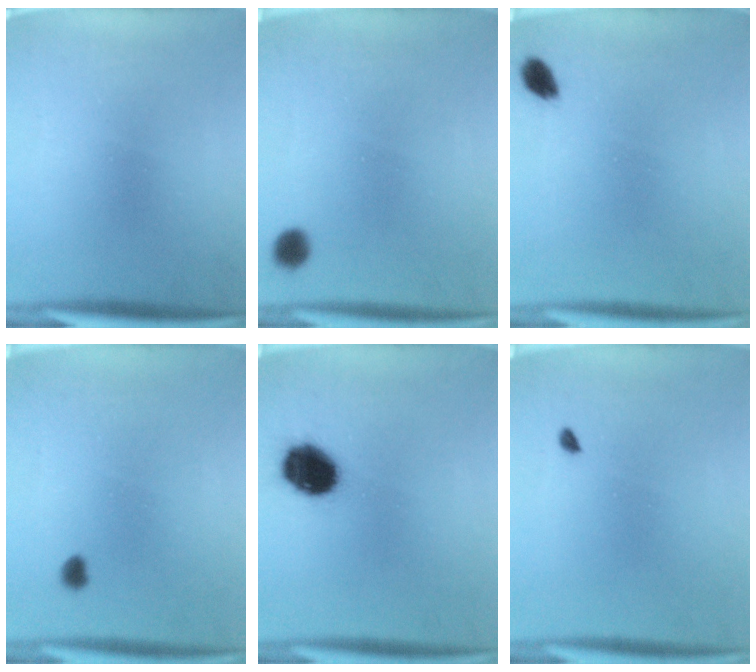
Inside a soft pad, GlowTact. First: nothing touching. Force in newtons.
{"total": 2.2}
{"total": 2.6}
{"total": 1.3}
{"total": 12.4}
{"total": 0.8}